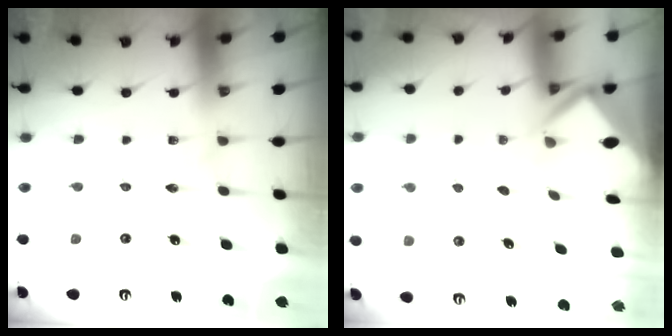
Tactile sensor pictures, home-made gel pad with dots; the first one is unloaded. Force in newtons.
{"total": 3.3, "press": 3.3, "slide": 0.2}